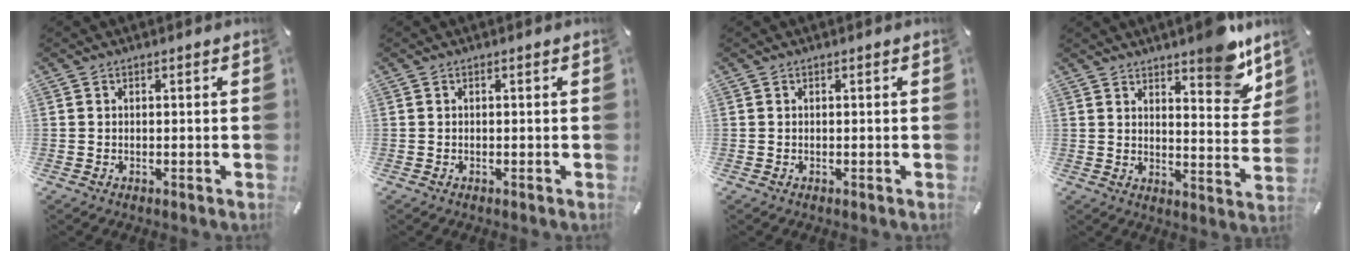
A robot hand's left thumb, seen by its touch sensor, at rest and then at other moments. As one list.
[{"total": 0.0}, {"total": 0.0}, {"total": 10.4, "force": [8.3, 3.4, 5.2], "torque": [-0.047, -0.070, 0.140]}]